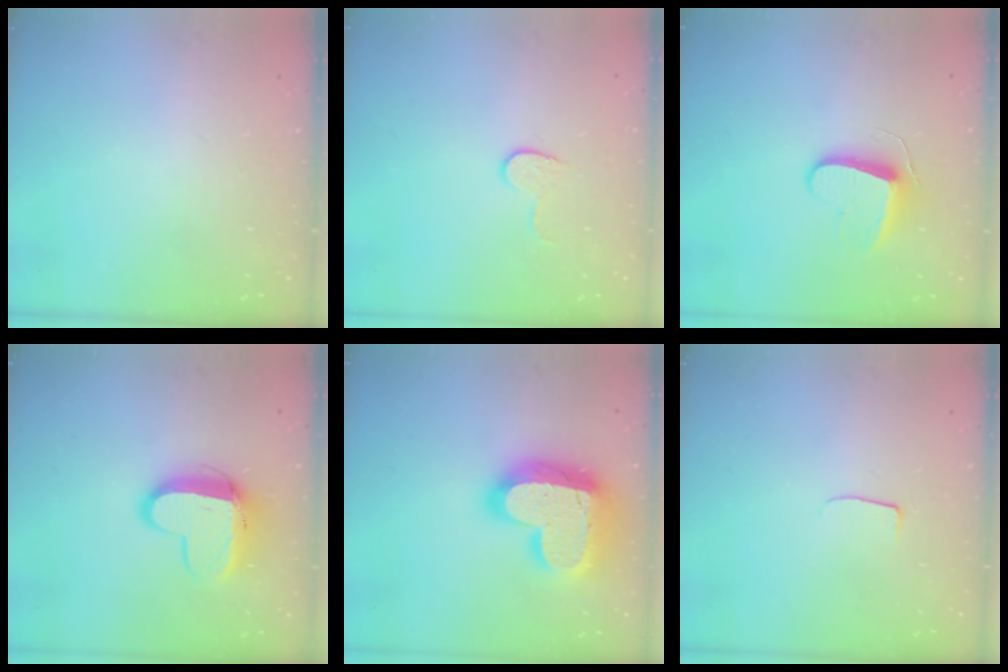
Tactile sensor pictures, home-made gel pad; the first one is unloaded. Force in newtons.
{"total": 5.6, "press": 5.6, "slide": 0.5}
{"total": 9.3, "press": 9.3, "slide": 0.6}
{"total": 11.6, "press": 11.5, "slide": 1.2}
{"total": 26.7, "press": 26.6, "slide": 1.8}
{"total": 5.1, "press": 5.0, "slide": 0.6}